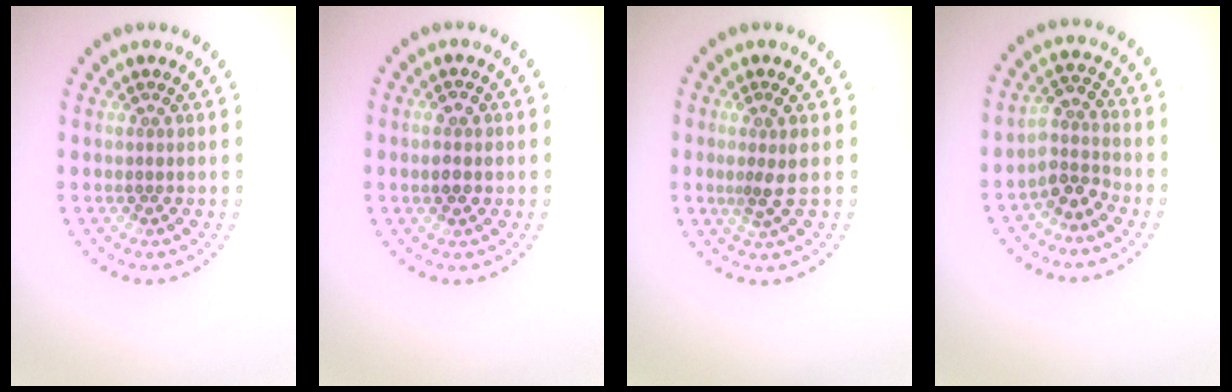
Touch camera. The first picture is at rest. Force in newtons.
{"total": 1.9, "press": 1.9, "slide": 0.2}
{"total": 2.0, "press": 1.5, "slide": 1.4}
{"total": 2.6, "press": 1.9, "slide": 1.7}